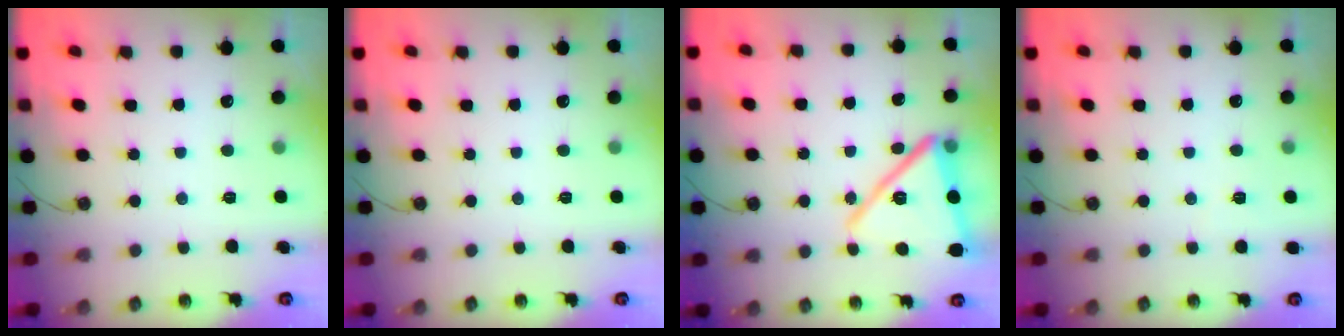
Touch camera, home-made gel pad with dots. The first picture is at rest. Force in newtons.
{"total": 0.0}
{"total": 17.5, "press": 16.8, "slide": 5.1}
{"total": 2.3, "press": 1.3, "slide": 1.9}